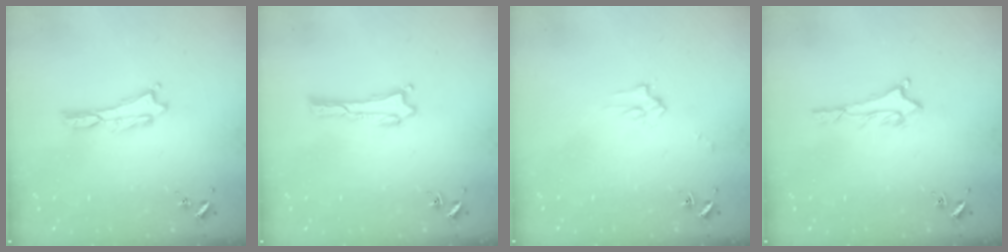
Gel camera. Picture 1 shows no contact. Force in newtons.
{"total": 0.0}
{"total": 2.2, "press": 2.2, "slide": 0.2}
{"total": 2.0, "press": 2.0, "slide": 0.2}